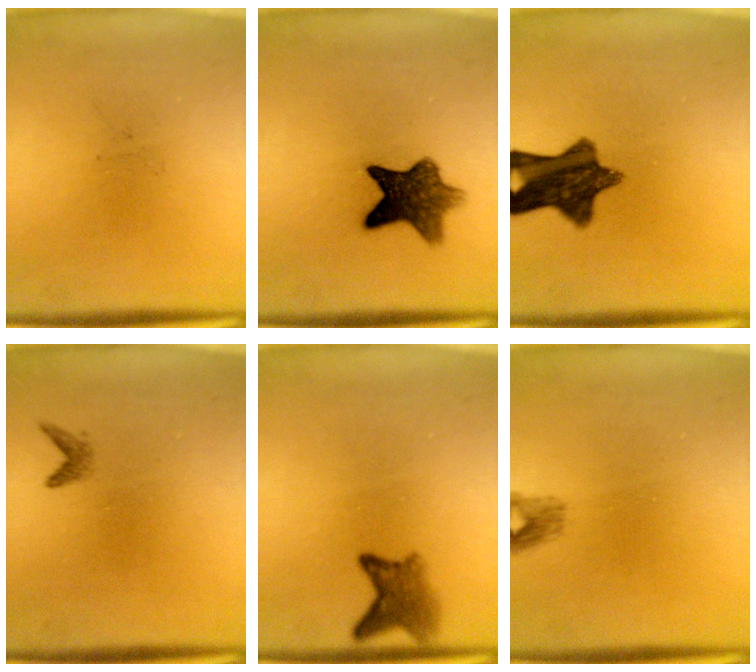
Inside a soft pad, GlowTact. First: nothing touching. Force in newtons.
{"total": 8.7}
{"total": 10.7}
{"total": 0.9}
{"total": 3.7}
{"total": 1.5}